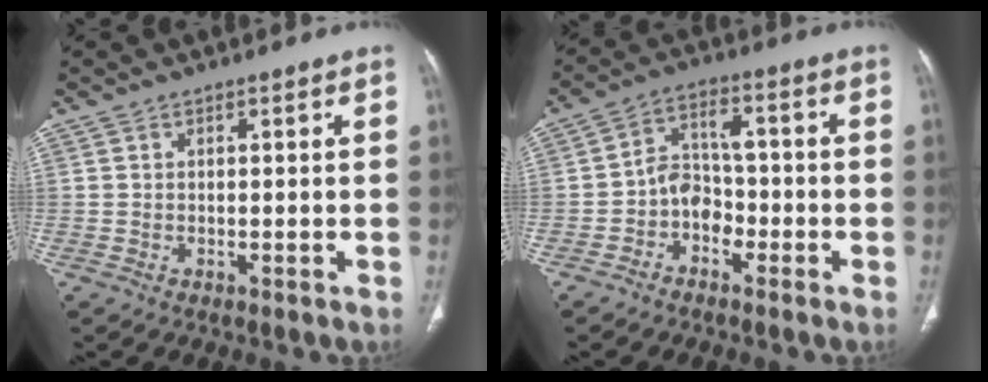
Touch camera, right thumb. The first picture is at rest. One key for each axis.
{"total": 6.5, "fx": -2.8, "fy": 4.8, "fz": 3.4, "tx": -0.041, "ty": 0.034, "tz": -0.060}